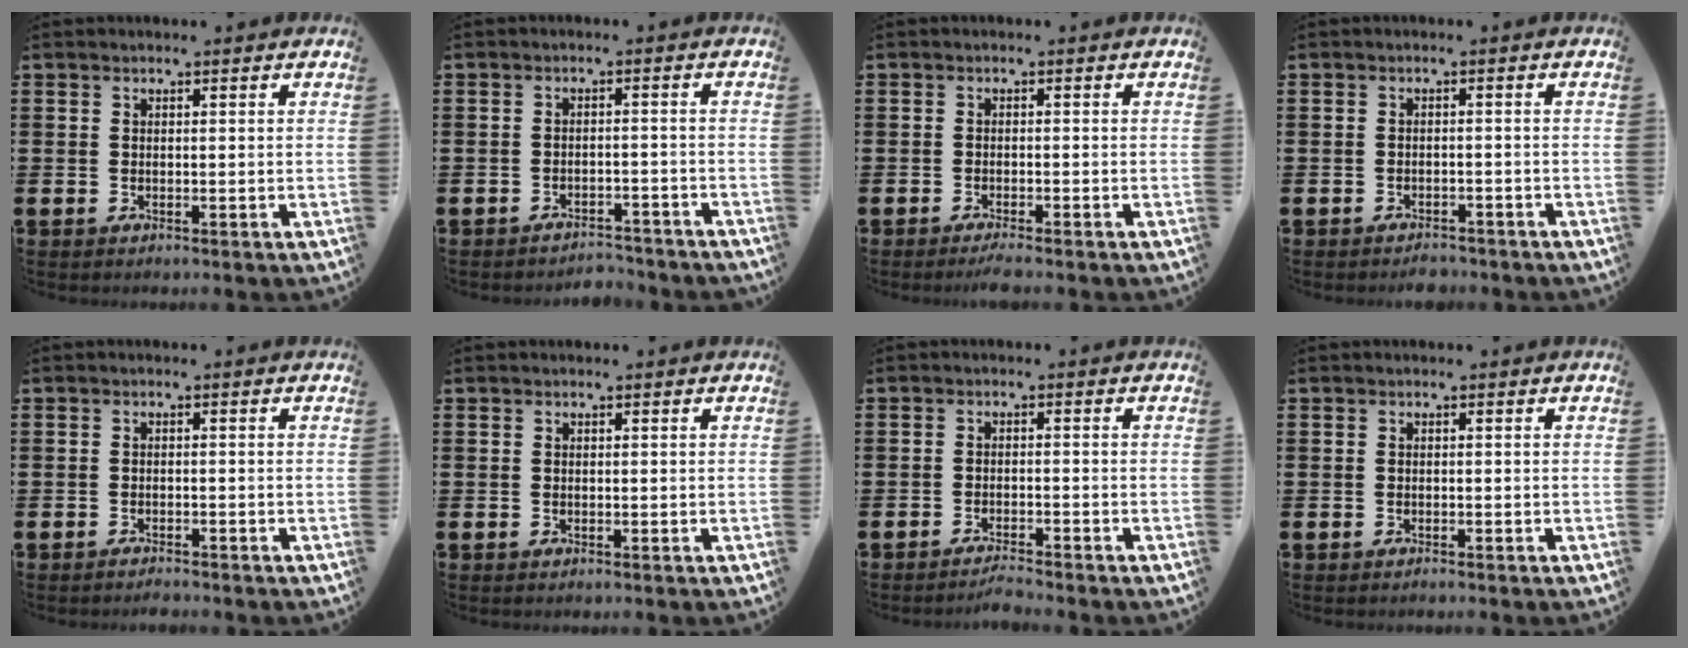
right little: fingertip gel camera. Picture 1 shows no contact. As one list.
[{"total": 2.4, "force": [-2.4, 0.1, -0.2], "torque": [-0.004, 0.003, -0.051]}, {"total": 1.3, "force": [-1.0, 0.0, 0.7], "torque": [-0.012, 0.000, -0.019]}, {"total": 1.5, "force": [-1.5, 0.2, 0.0], "torque": [-0.004, 0.004, -0.032]}, {"total": 1.1, "force": [-1.1, 0.1, 0.1], "torque": [-0.005, -0.002, -0.021]}, {"total": 0.0}, {"total": 1.8, "force": [-1.7, -0.1, 0.5], "torque": [-0.010, 0.004, -0.034]}, {"total": 0.0}]